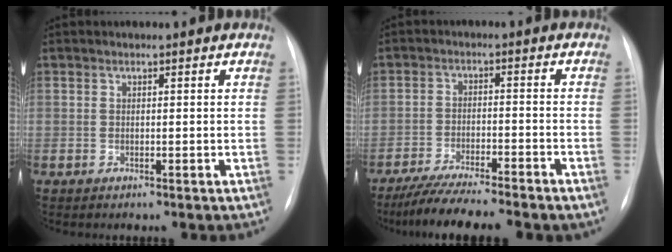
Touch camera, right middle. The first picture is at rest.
{"total": 10.6, "force": [-8.8, 0.6, 5.8], "torque": [-0.094, -0.022, -0.140]}